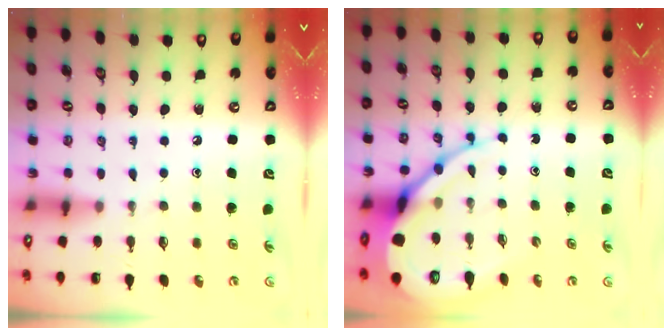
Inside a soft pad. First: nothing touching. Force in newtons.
{"total": 12.3, "press": 12.2, "slide": 1.4}